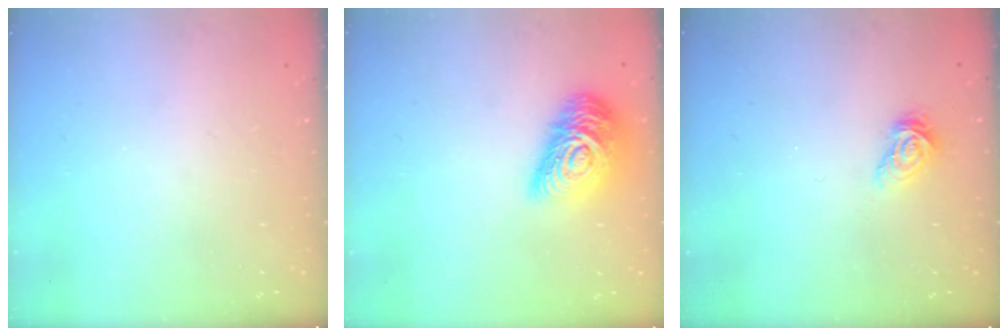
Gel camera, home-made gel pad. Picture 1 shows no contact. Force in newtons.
{"total": 16.9, "press": 16.9, "slide": 1.2}
{"total": 6.0, "press": 6.0, "slide": 0.4}